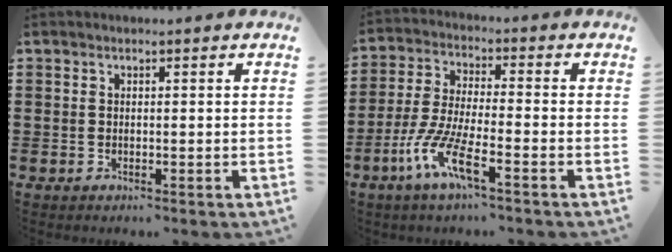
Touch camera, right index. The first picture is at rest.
{"total": 8.4, "force": [-5.0, 1.1, 6.6], "torque": [-0.161, -0.016, -0.101]}